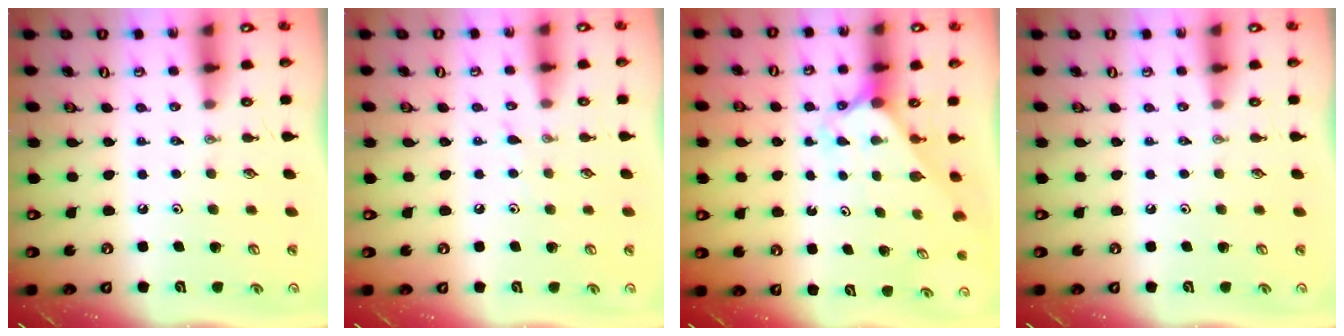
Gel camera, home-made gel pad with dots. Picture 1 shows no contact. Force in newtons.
{"total": 4.8, "press": 4.8, "slide": 0.6}
{"total": 2.2, "press": 2.2, "slide": 0.2}
{"total": 0.0}